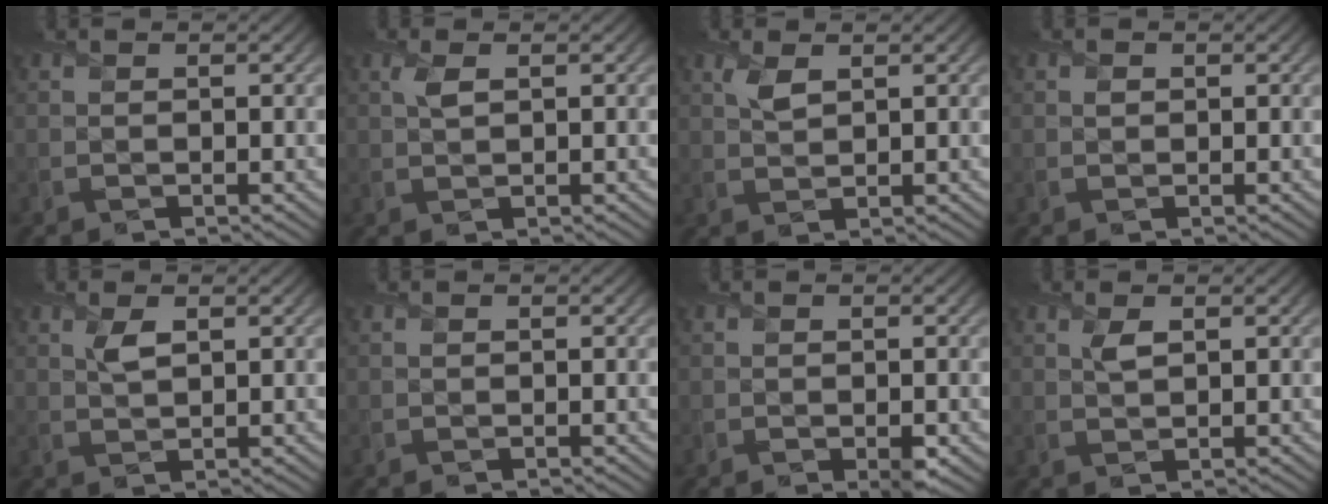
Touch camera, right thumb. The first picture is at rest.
{"total": 1.5, "force": [0.8, 0.5, 1.3], "torque": [-0.035, 0.004, 0.014]}
{"total": 2.2, "force": [1.3, 0.8, 1.5], "torque": [-0.040, 0.004, 0.026]}
{"total": 0.6, "force": [0.2, 0.5, 0.2], "torque": [-0.004, -0.004, 0.002]}
{"total": 2.3, "force": [1.1, 0.8, 1.7], "torque": [-0.040, 0.003, 0.021]}
{"total": 0.0}
{"total": 1.5, "force": [-0.6, 0.8, 1.2], "torque": [-0.020, -0.006, -0.007]}
{"total": 1.7, "force": [0.9, 0.6, 1.3], "torque": [-0.032, 0.002, 0.018]}